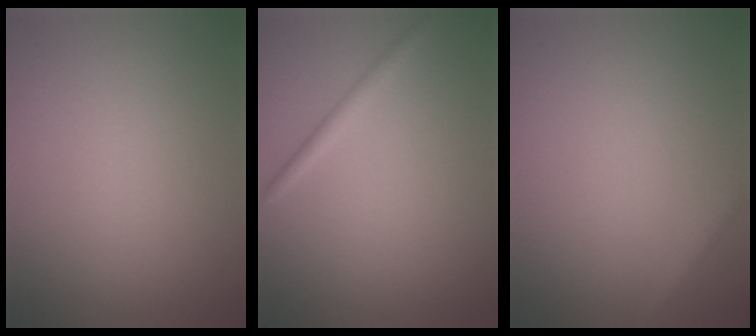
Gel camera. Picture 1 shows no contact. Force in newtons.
{"total": 1.4, "press": 1.4, "slide": 0.1}
{"total": 2.3, "press": 2.3, "slide": 0.1}